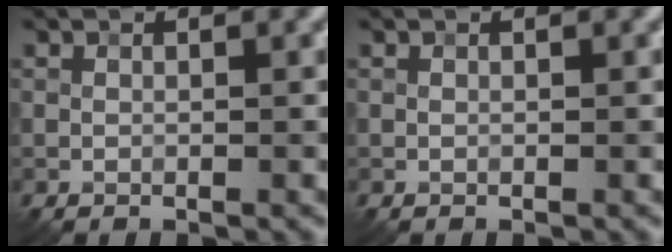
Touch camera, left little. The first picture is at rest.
{"total": 0.0}